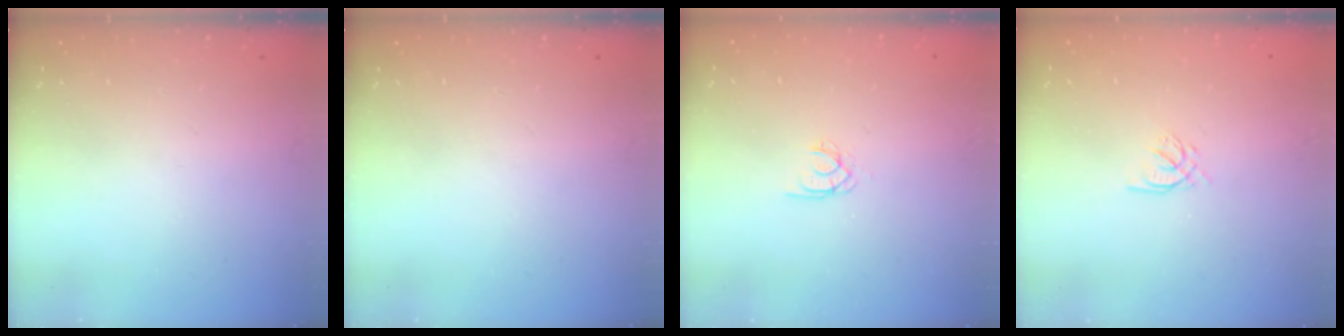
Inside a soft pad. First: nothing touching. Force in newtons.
{"total": 0.0}
{"total": 1.7, "press": 1.7, "slide": 0.1}
{"total": 2.4, "press": 2.4, "slide": 0.3}